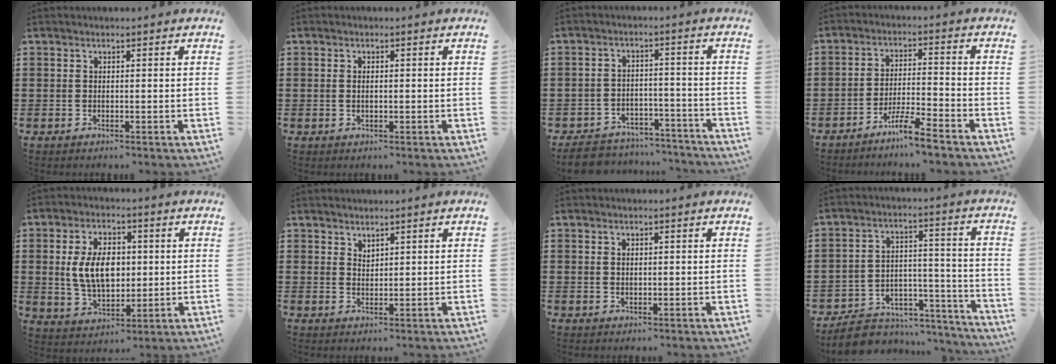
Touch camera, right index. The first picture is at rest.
{"total": 1.1, "force": [0.0, 0.5, 1.0], "torque": [-0.020, 0.003, -0.002]}
{"total": 6.1, "force": [-5.8, 1.6, 1.1], "torque": [-0.024, 0.016, -0.115]}
{"total": 5.6, "force": [-5.0, -0.3, 2.6], "torque": [-0.066, -0.011, -0.100]}
{"total": 8.8, "force": [0.9, 5.4, 6.8], "torque": [-0.151, 0.008, 0.010]}
{"total": 1.4, "force": [1.4, 0.3, -0.1], "torque": [0.001, 0.001, 0.027]}
{"total": 0.8, "force": [0.2, 0.5, 0.6], "torque": [-0.014, 0.003, 0.004]}
{"total": 6.9, "force": [-6.1, 2.9, 1.4], "torque": [-0.025, 0.019, -0.117]}